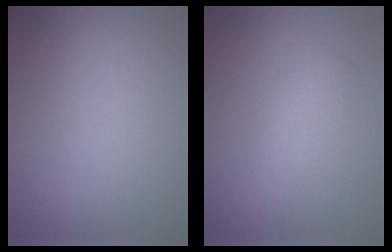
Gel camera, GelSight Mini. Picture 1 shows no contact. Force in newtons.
{"total": 2.0, "press": 2.0, "slide": 0.0}